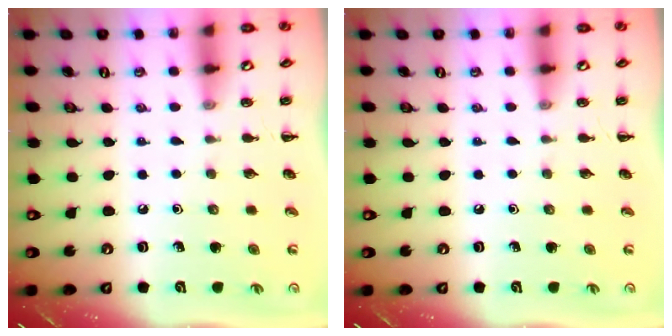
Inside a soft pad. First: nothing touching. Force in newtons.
{"total": 0.0}